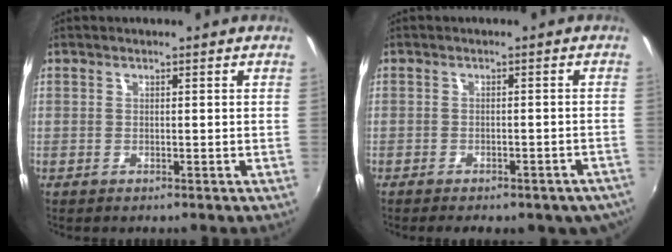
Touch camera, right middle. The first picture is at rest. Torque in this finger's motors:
{"motor_torque": [1.08, -1.06, 0.16, 0.04]}